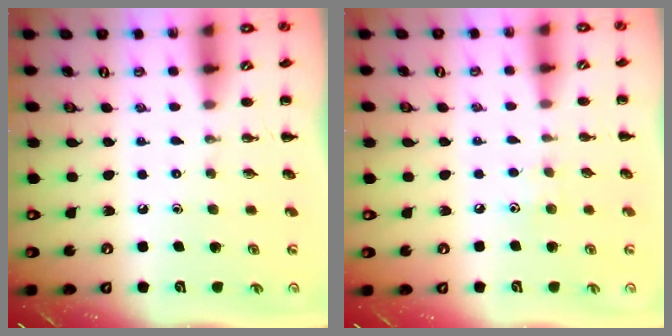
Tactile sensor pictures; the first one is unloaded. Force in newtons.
{"total": 5.0, "press": 4.8, "slide": 1.3}